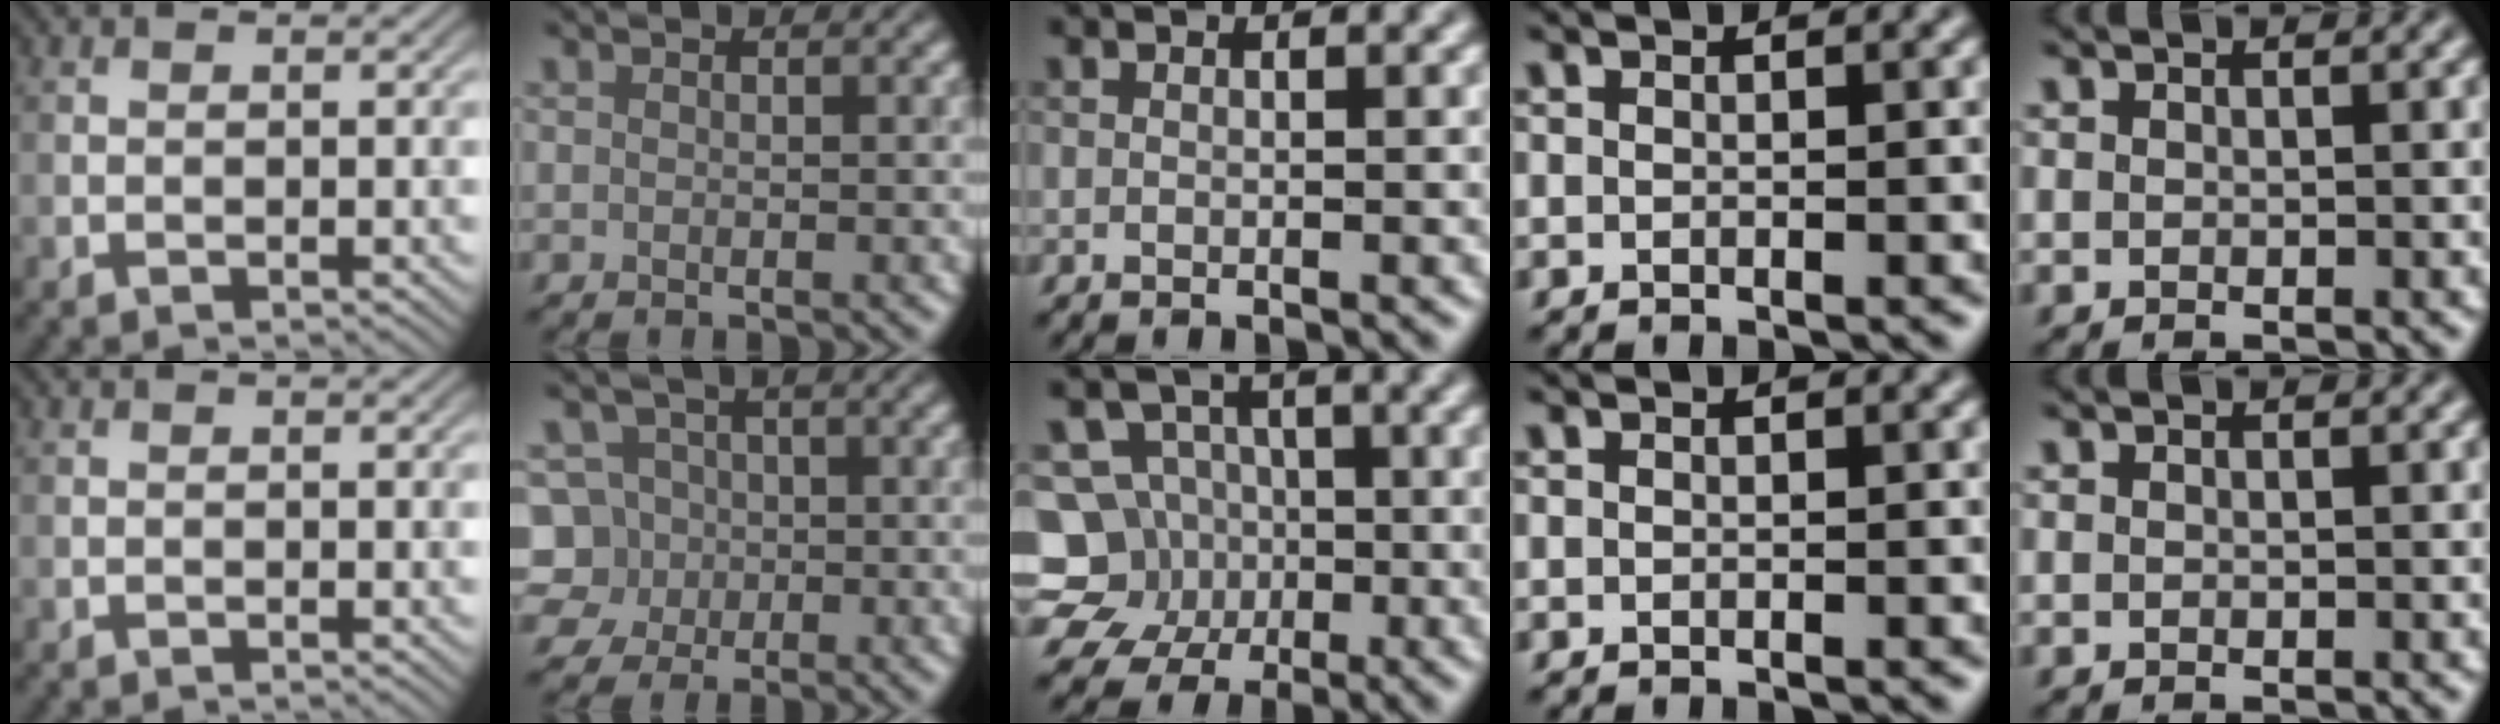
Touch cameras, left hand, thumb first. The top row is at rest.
{"index": {"total": 6.6, "force": [-1.2, 6.0, 2.5], "torque": [-0.040, 0.027, -0.049]}, "middle": {"total": 9.6, "force": [-2.5, 8.9, 2.8], "torque": [-0.046, 0.011, -0.074]}}